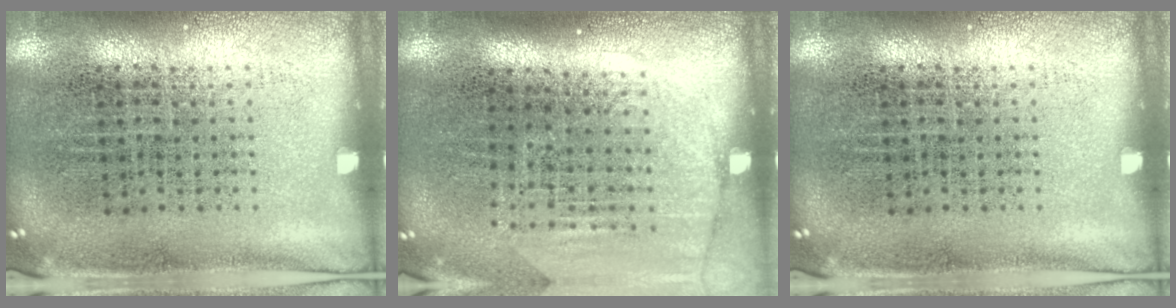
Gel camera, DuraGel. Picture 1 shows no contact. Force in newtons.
{"total": 1.8, "press": 1.6, "slide": 0.7}
{"total": 0.0}